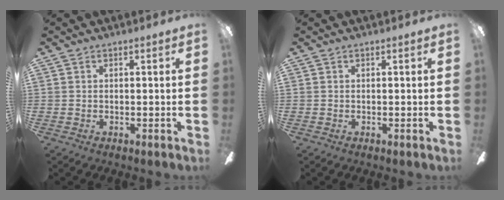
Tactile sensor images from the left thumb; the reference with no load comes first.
{"total": 0.0}